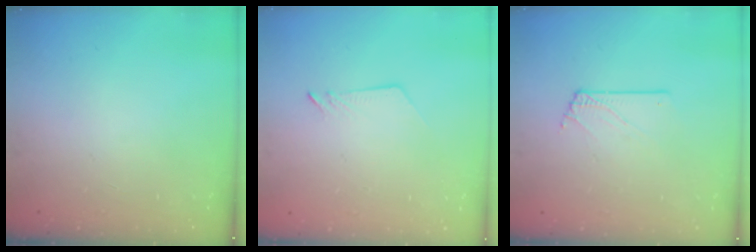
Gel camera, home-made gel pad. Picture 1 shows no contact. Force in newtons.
{"total": 2.5, "press": 2.5, "slide": 0.2}
{"total": 1.6, "press": 1.6, "slide": 0.2}